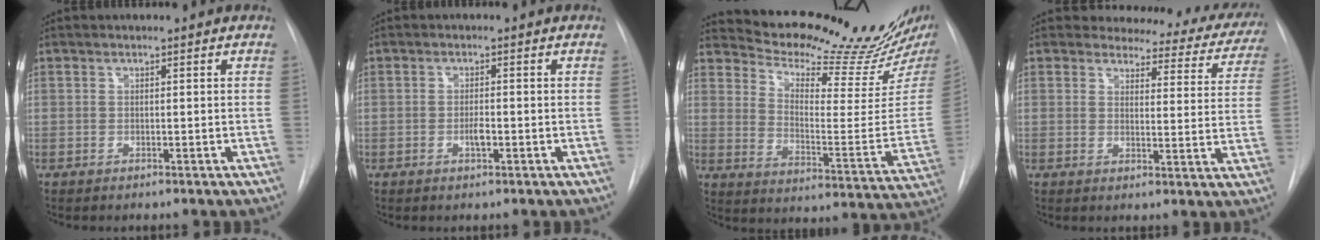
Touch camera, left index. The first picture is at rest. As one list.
[{"total": 1.6, "force": [-0.6, 0.4, 1.4], "torque": [-0.027, 0.000, -0.012]}, {"total": 23.6, "force": [21.8, 1.0, 8.9], "torque": [-0.131, -0.097, 0.293]}, {"total": 16.2, "force": [15.1, 5.1, 2.7], "torque": [0.003, -0.062, 0.141]}]